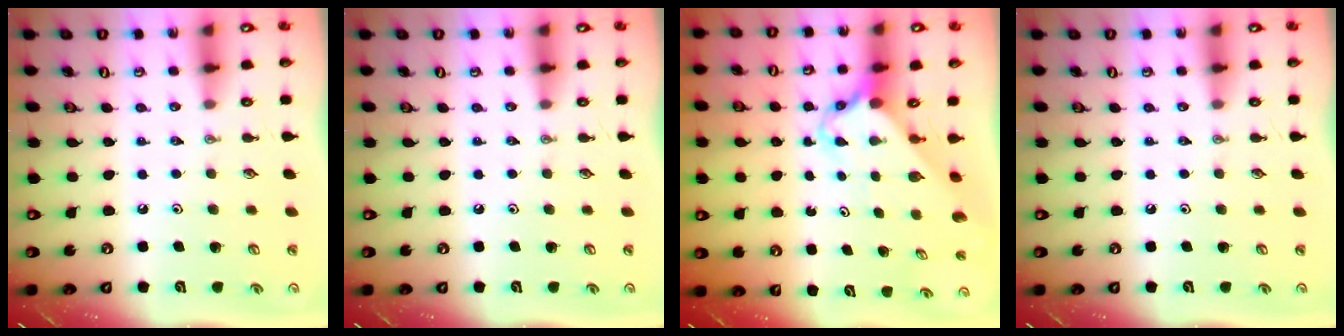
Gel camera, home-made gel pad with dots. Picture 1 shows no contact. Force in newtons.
{"total": 0.0}
{"total": 2.6, "press": 2.6, "slide": 0.2}
{"total": 0.0}